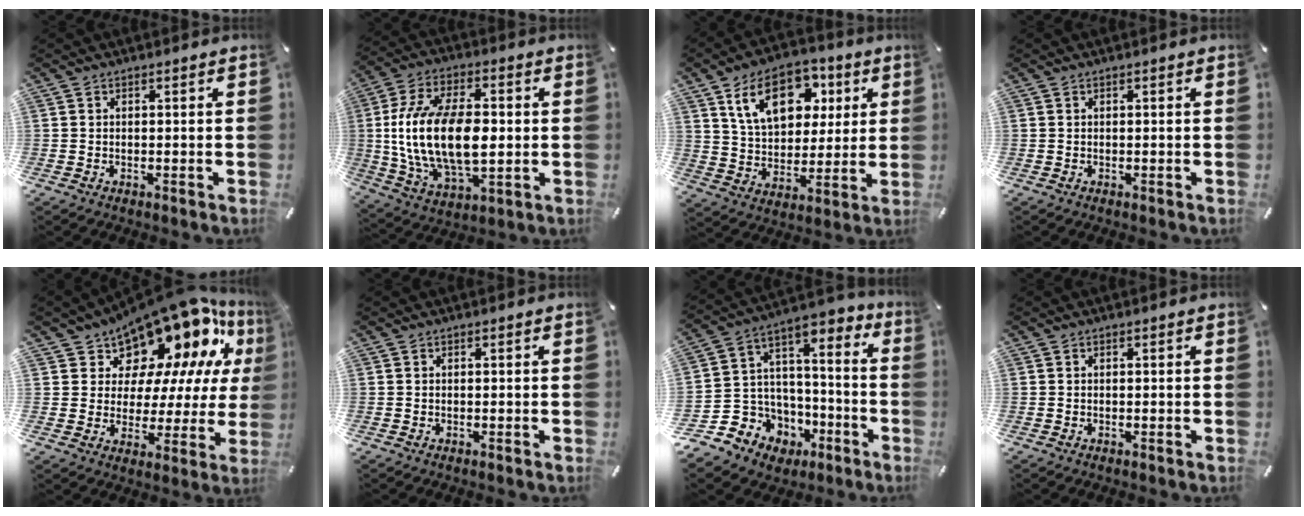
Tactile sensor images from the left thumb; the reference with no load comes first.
{"total": 18.9, "force": [0.4, 10.6, 15.7], "torque": [-0.334, -0.003, 0.004]}
{"total": 15.8, "force": [7.2, 10.6, 9.3], "torque": [-0.155, -0.009, 0.130]}
{"total": 0.0}
{"total": 16.7, "force": [13.5, 7.7, 5.9], "torque": [-0.097, -0.120, 0.231]}
{"total": 0.0}
{"total": 9.8, "force": [-1.6, 9.6, 0.6], "torque": [-0.031, -0.018, -0.013]}
{"total": 0.0}